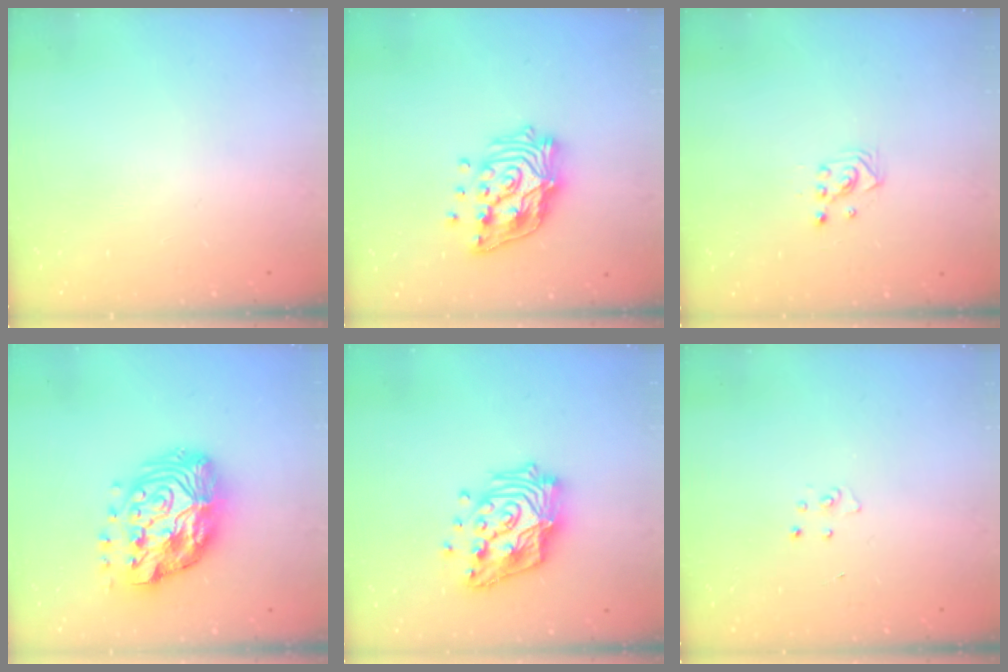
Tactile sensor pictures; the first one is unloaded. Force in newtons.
{"total": 15.1, "press": 15.1, "slide": 1.2}
{"total": 2.2, "press": 2.2, "slide": 0.2}
{"total": 18.2, "press": 18.1, "slide": 1.3}
{"total": 17.5, "press": 17.4, "slide": 1.4}
{"total": 3.6, "press": 3.6, "slide": 0.3}